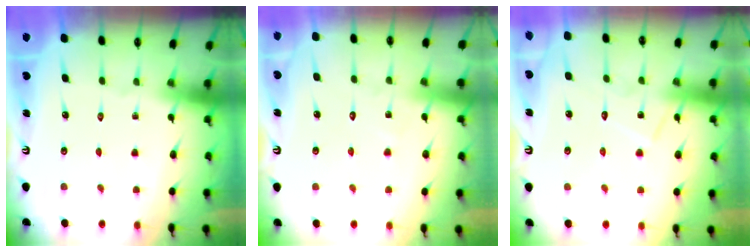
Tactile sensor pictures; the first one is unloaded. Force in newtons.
{"total": 6.2, "press": 6.2, "slide": 0.6}
{"total": 8.8, "press": 8.8, "slide": 0.1}